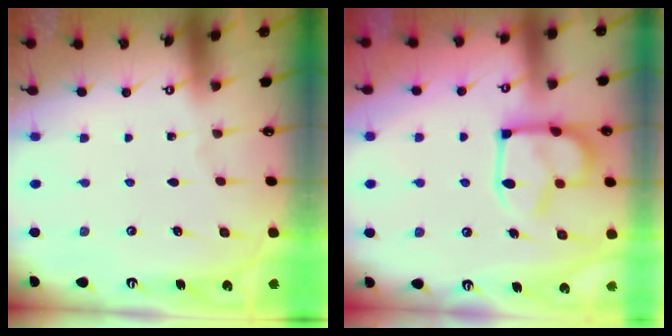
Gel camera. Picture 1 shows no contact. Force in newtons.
{"total": 13.3, "press": 13.2, "slide": 1.1}